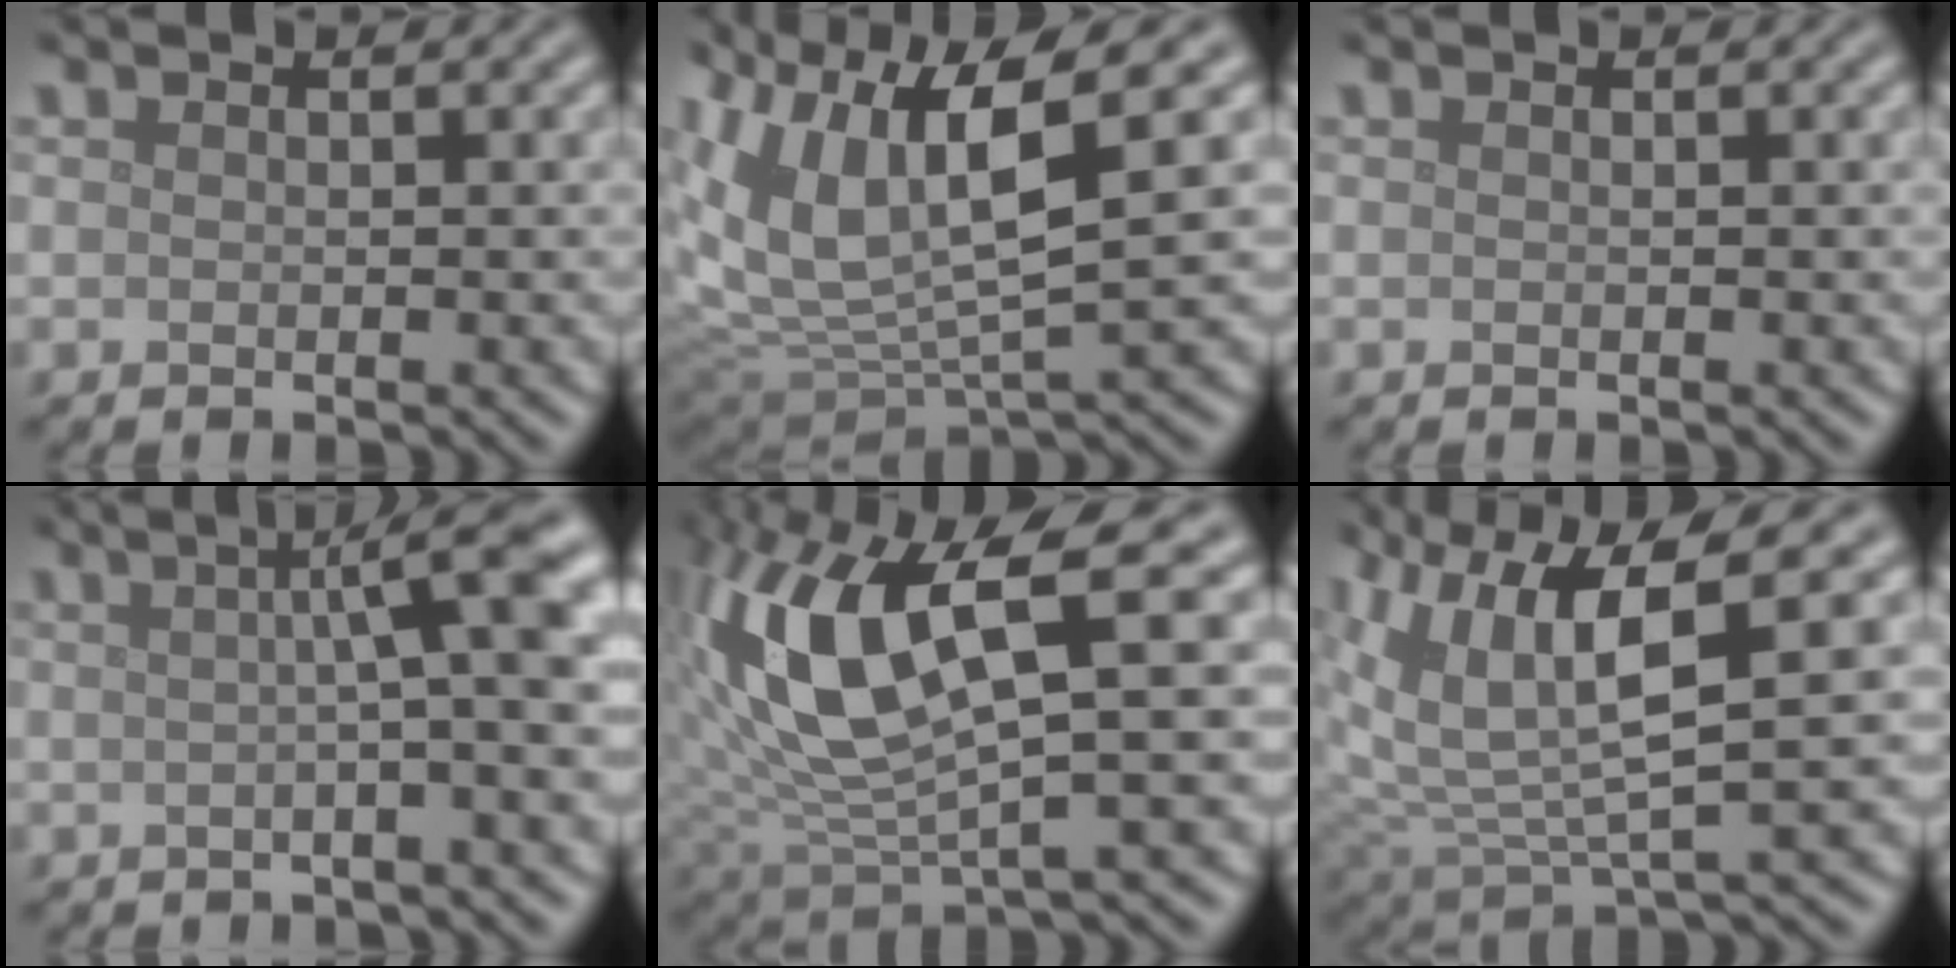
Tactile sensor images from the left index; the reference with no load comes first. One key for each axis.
{"total": 10.7, "fx": 3.2, "fy": 4.3, "fz": 9.2, "tx": -0.209, "ty": -0.013, "tz": 0.069}
{"total": 0.0}
{"total": 7.1, "fx": 1.1, "fy": 1.2, "fz": 6.9, "tx": -0.084, "ty": 0.018, "tz": 0.008}
{"total": 10.4, "fx": 2.6, "fy": 3.6, "fz": 9.4, "tx": -0.195, "ty": 0.002, "tz": 0.052}
{"total": 8.6, "fx": 3.2, "fy": 2.7, "fz": 7.6, "tx": -0.166, "ty": -0.001, "tz": 0.063}